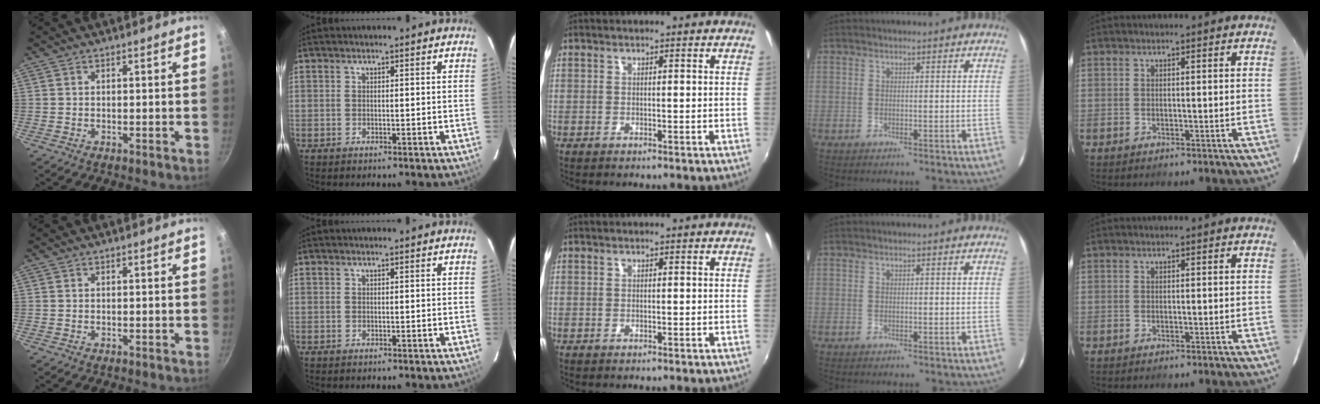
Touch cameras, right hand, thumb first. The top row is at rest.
{}